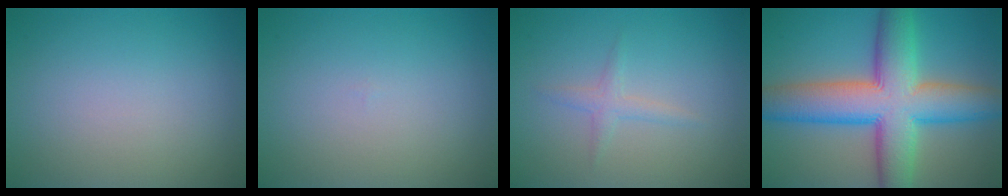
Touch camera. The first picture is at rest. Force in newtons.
{"total": 0.0}
{"total": 1.3, "press": 1.3, "slide": 0.0}
{"total": 11.3, "press": 11.3, "slide": 0.4}